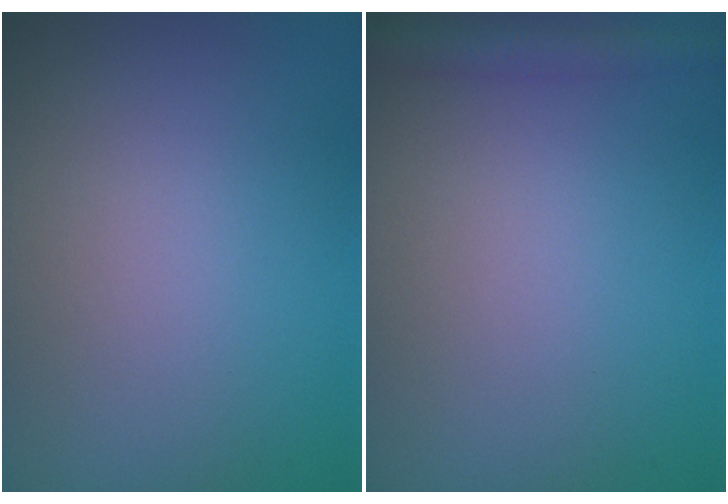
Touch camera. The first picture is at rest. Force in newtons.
{"total": 2.4, "press": 2.4, "slide": 0.1}